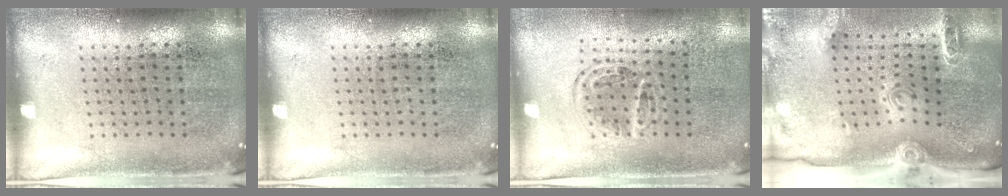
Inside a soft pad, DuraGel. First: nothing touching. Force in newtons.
{"total": 0.0}
{"total": 1.1, "press": 1.0, "slide": 0.4}
{"total": 2.5, "press": 2.0, "slide": 1.5}